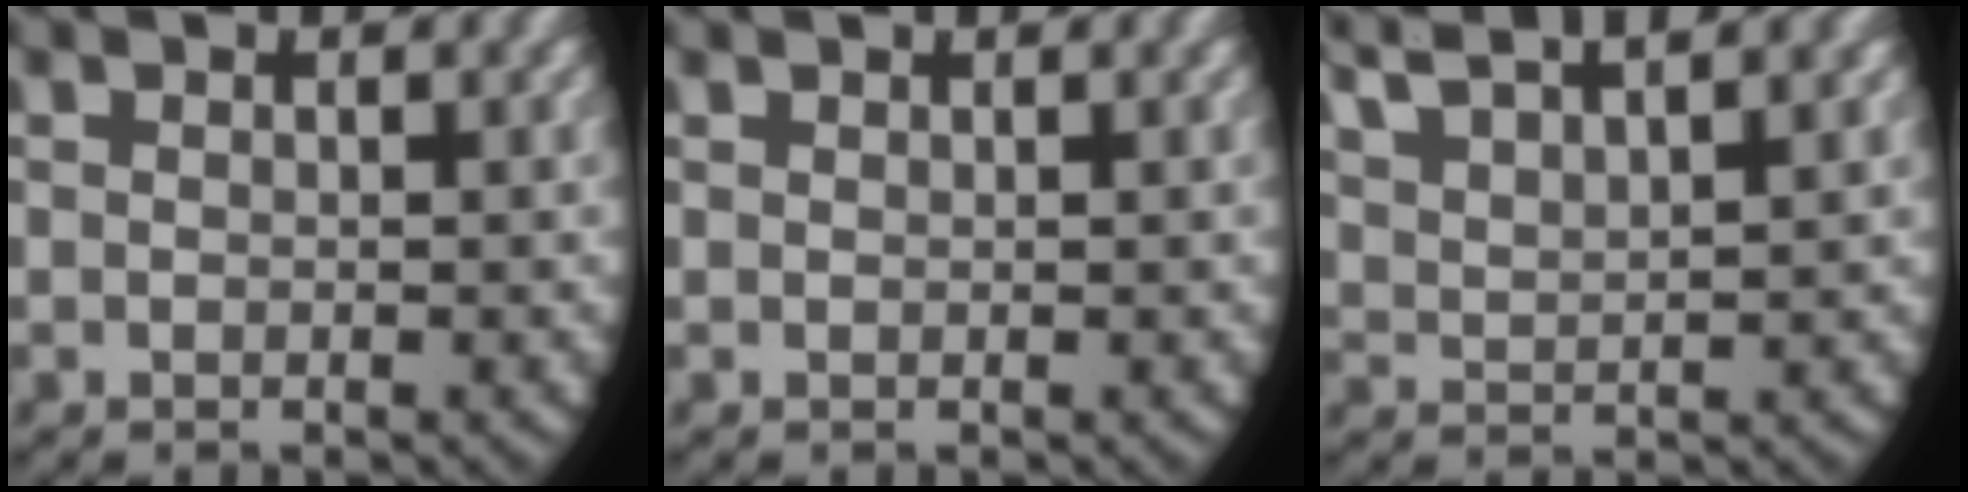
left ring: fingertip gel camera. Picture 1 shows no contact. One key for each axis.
{"total": 0.6, "fx": 0.4, "fy": -0.4, "fz": 0.0, "tx": 0.004, "ty": -0.003, "tz": 0.011}
{"total": 5.3, "fx": 4.3, "fy": 1.6, "fz": 2.6, "tx": -0.073, "ty": 0.003, "tz": 0.079}